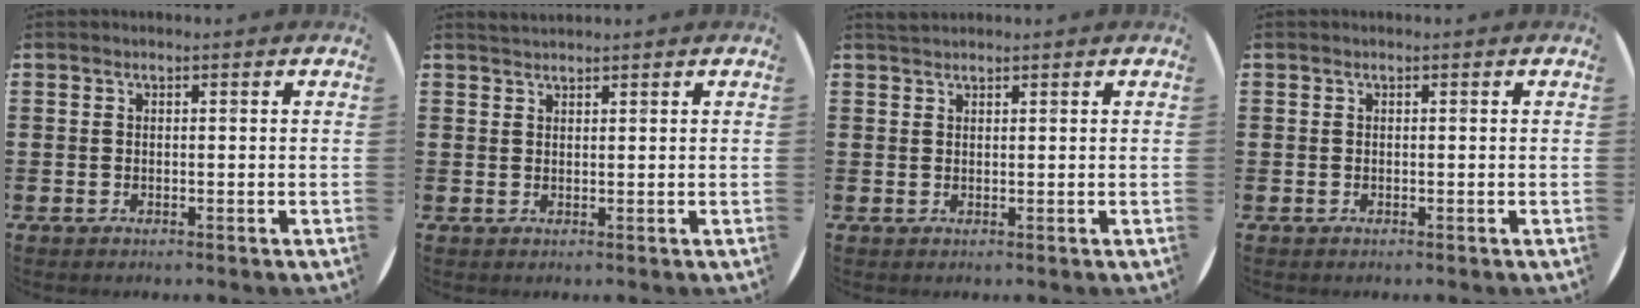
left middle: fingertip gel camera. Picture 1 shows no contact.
{"total": 1.1, "force": [1.1, 0.0, 0.1], "torque": [-0.003, 0.000, 0.022]}
{"total": 1.1, "force": [1.1, 0.2, 0.1], "torque": [-0.004, 0.002, 0.021]}
{"total": 0.0}